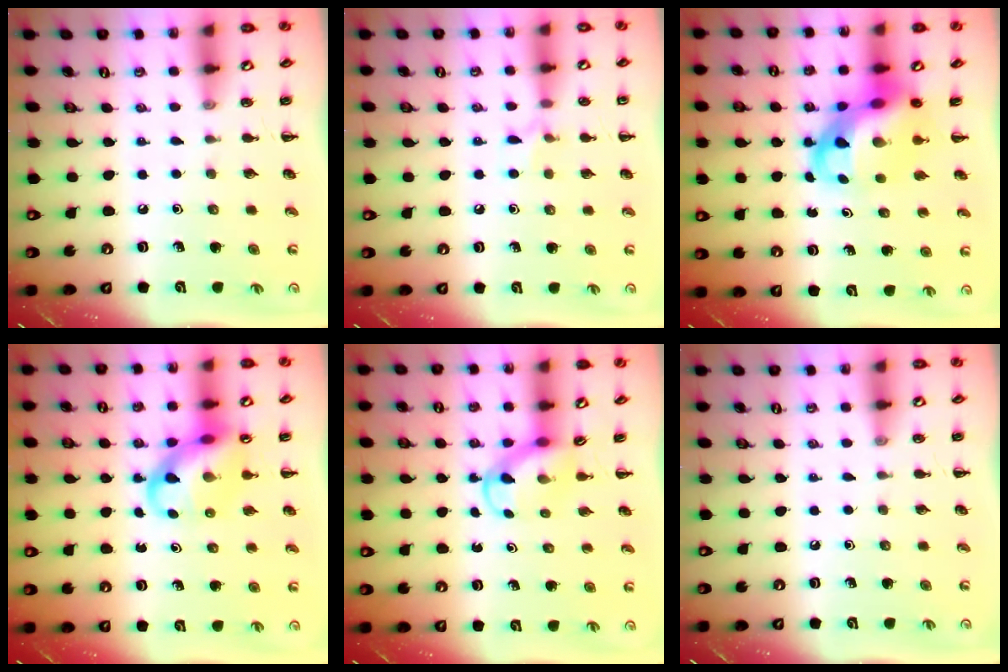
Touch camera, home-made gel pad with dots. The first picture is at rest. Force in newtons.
{"total": 5.9, "press": 5.5, "slide": 2.0}
{"total": 10.4, "press": 10.1, "slide": 2.6}
{"total": 10.6, "press": 10.1, "slide": 3.2}
{"total": 4.1, "press": 3.9, "slide": 1.2}
{"total": 0.0}